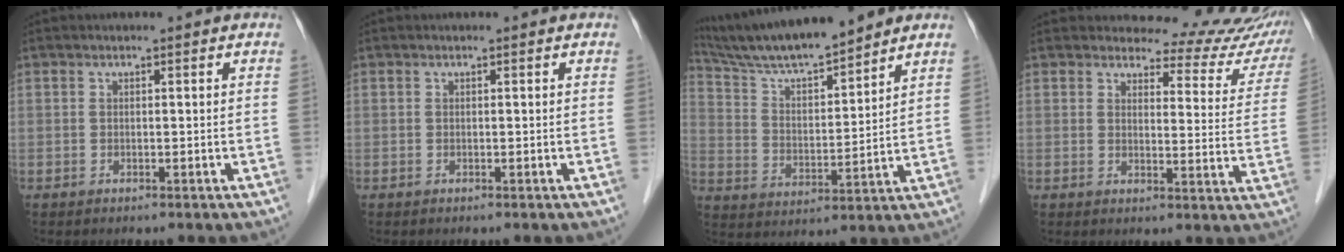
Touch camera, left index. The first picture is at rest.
{"total": 0.0}
{"total": 14.0, "force": [12.6, 0.9, 6.1], "torque": [-0.114, 0.014, 0.228]}
{"total": 15.0, "force": [14.5, 3.7, 1.3], "torque": [0.025, -0.072, 0.130]}